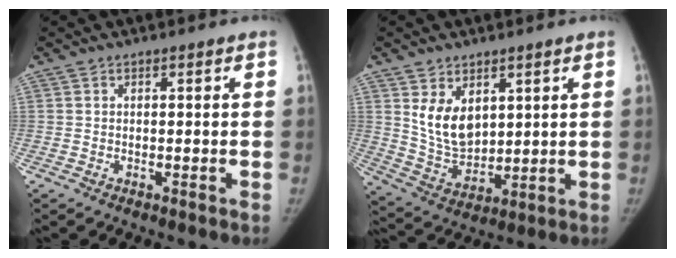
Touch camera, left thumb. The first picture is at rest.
{"total": 9.6, "force": [3.8, 6.2, 6.3], "torque": [-0.088, -0.031, 0.091]}